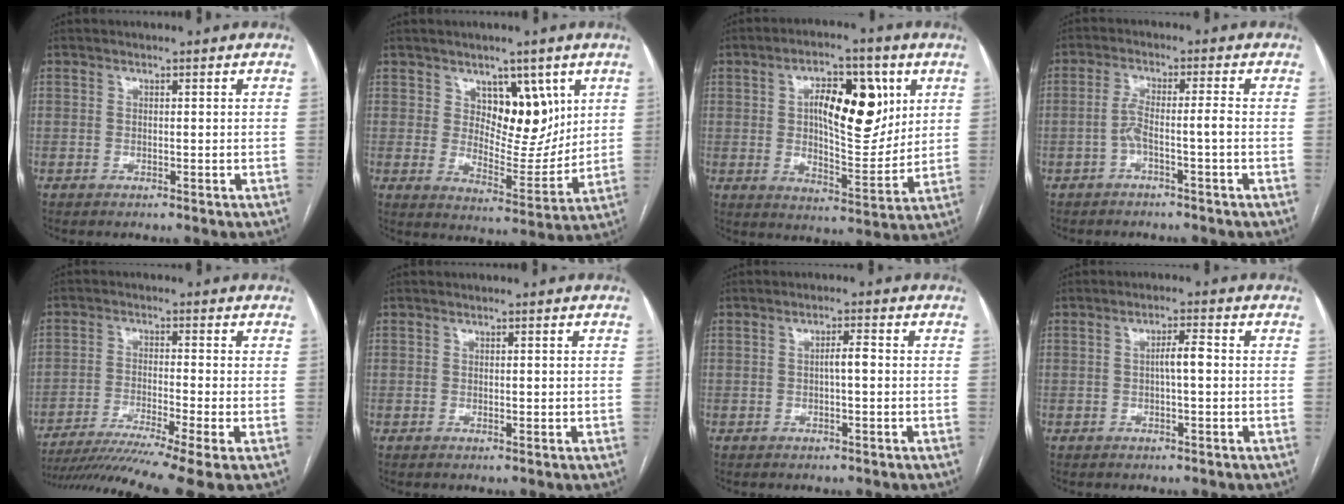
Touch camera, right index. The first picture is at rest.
{"total": 9.3, "force": [4.4, 5.0, 6.6], "torque": [-0.090, -0.003, 0.079]}
{"total": 13.6, "force": [4.0, 5.4, 11.8], "torque": [-0.184, 0.016, 0.068]}
{"total": 3.8, "force": [-1.6, -0.3, 3.4], "torque": [-0.067, 0.016, -0.027]}
{"total": 13.3, "force": [-10.2, -1.6, 8.4], "torque": [-0.143, -0.028, -0.167]}
{"total": 0.8, "force": [0.1, 0.4, 0.7], "torque": [-0.010, -0.002, 0.003]}
{"total": 2.1, "force": [-0.2, 0.3, 2.1], "torque": [-0.035, 0.004, -0.003]}
{"total": 2.9, "force": [-0.1, 0.4, 2.9], "torque": [-0.049, 0.004, -0.002]}